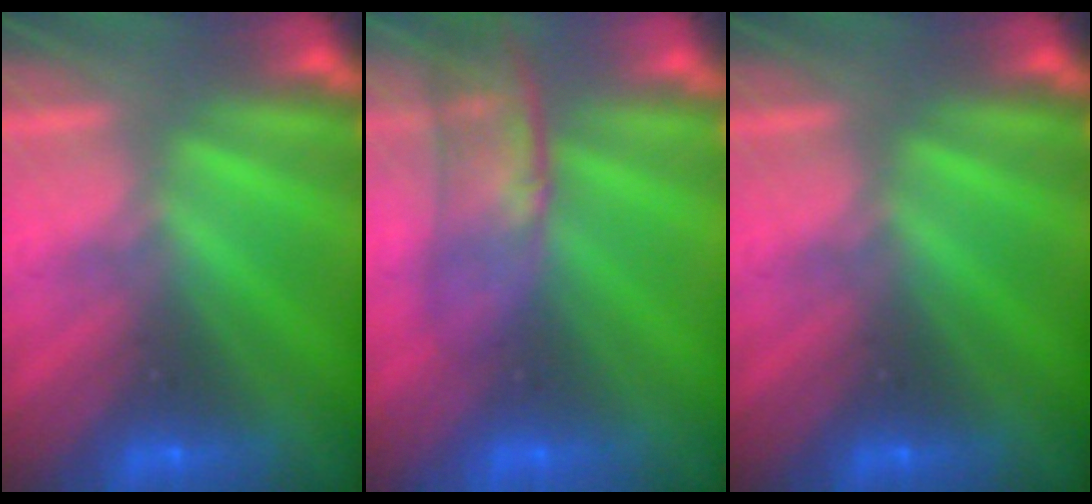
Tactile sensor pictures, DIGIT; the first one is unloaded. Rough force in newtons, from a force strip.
{"total": 3.1}
{"total": 0.0}